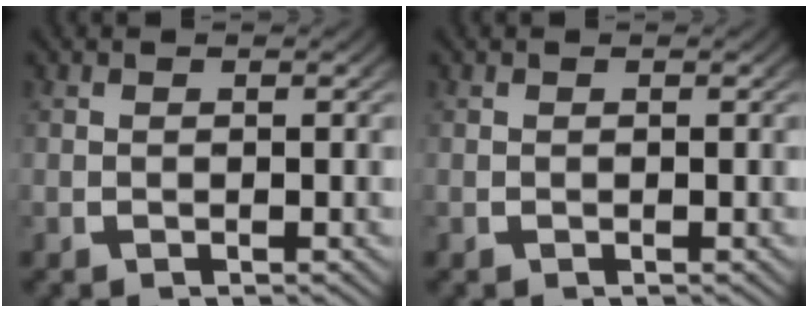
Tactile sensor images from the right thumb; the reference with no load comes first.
{"total": 0.0}